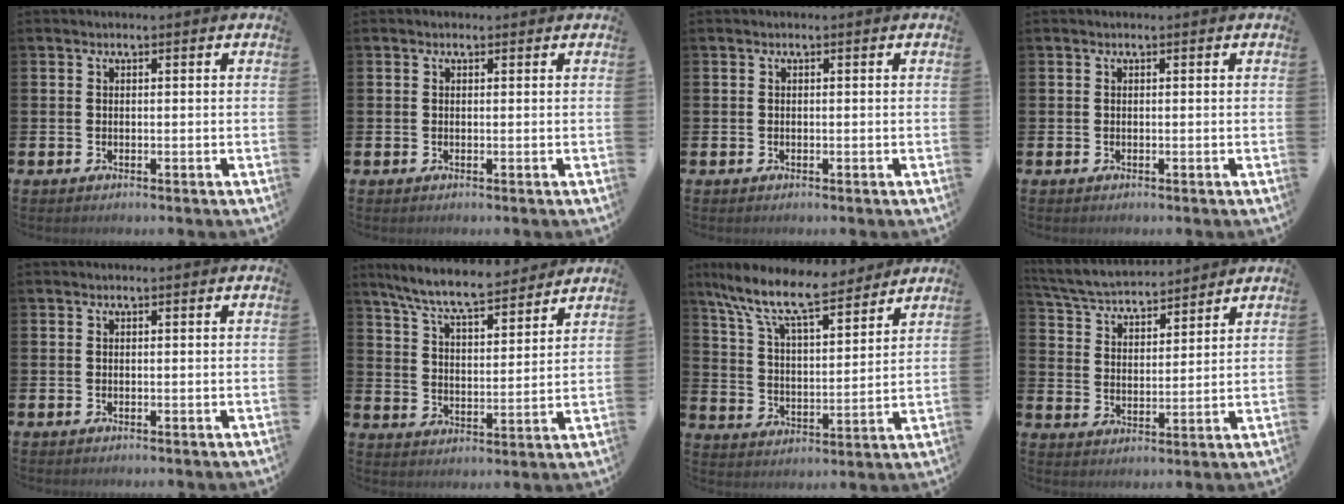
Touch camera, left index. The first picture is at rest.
{"total": 0.0}
{"total": 0.0}
{"total": 0.0}
{"total": 0.0}
{"total": 8.3, "force": [7.7, 1.1, 2.9], "torque": [-0.086, -0.044, 0.136]}
{"total": 10.7, "force": [9.0, 2.9, 5.0], "torque": [-0.133, -0.051, 0.156]}
{"total": 5.2, "force": [5.1, 0.8, 0.7], "torque": [-0.039, -0.035, 0.087]}